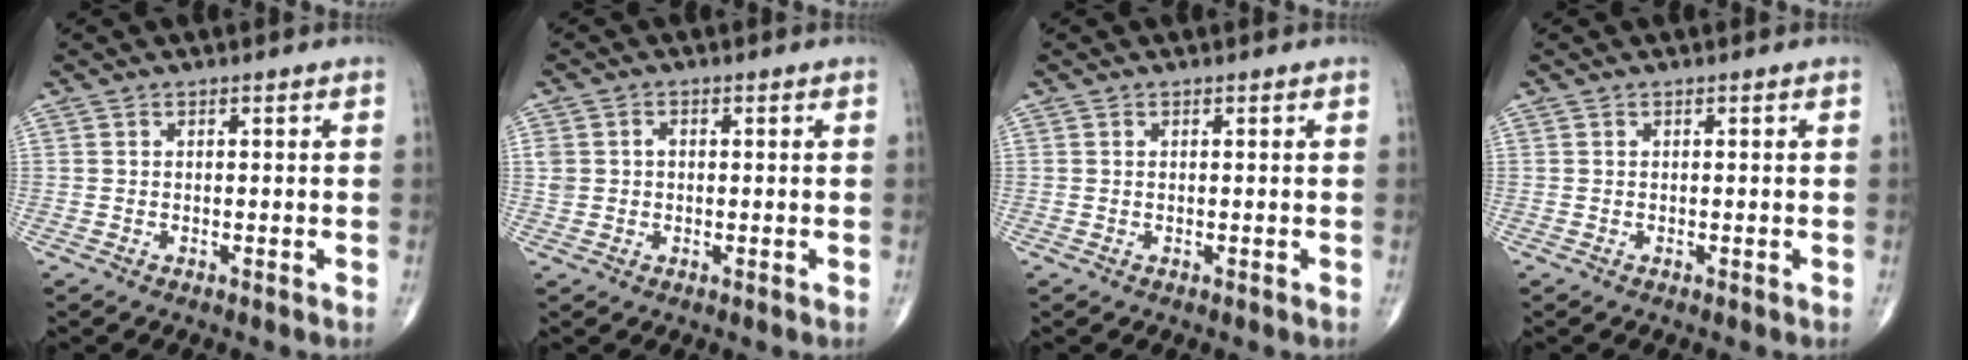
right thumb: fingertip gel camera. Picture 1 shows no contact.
{"total": 3.1, "force": [0.3, 2.6, 1.7], "torque": [-0.030, 0.010, 0.010]}
{"total": 0.0}
{"total": 0.0}